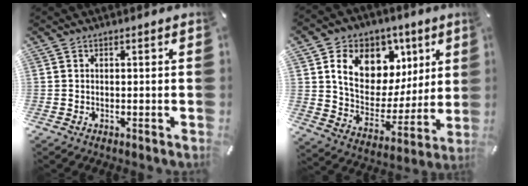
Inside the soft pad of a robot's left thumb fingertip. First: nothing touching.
{"total": 15.6, "force": [7.3, 11.5, 7.6], "torque": [-0.125, -0.041, 0.137]}